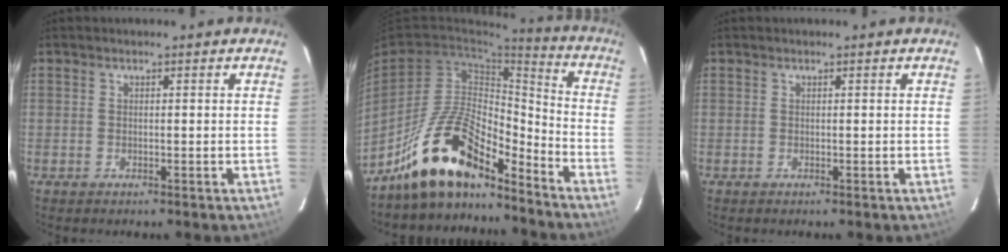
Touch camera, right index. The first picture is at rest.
{"total": 16.3, "force": [-12.8, 5.2, 8.6], "torque": [-0.174, 0.016, -0.232]}
{"total": 0.0}